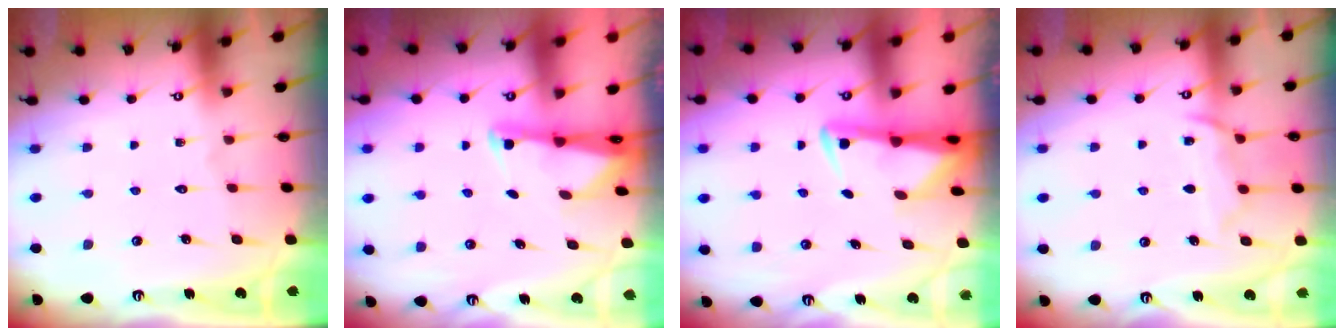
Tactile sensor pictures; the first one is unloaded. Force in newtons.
{"total": 1.8, "press": 1.8, "slide": 0.4}
{"total": 2.9, "press": 2.9, "slide": 0.4}
{"total": 10.3, "press": 10.3, "slide": 0.9}